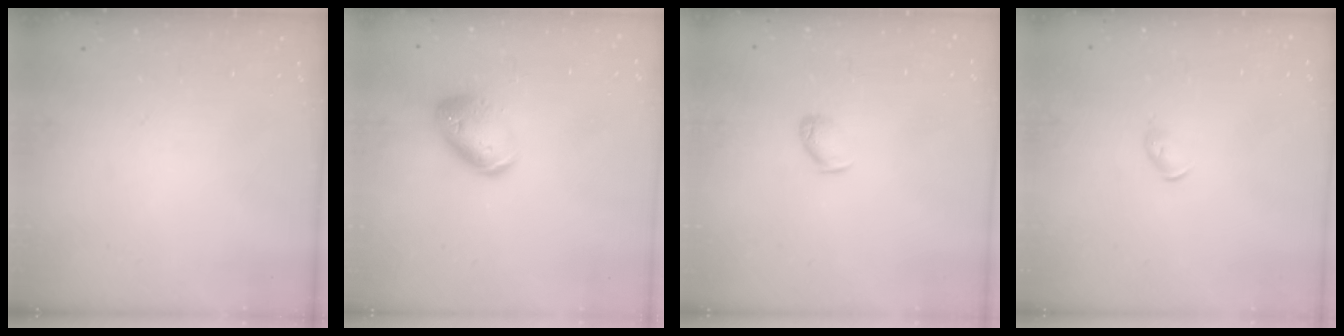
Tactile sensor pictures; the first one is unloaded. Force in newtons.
{"total": 12.5, "press": 12.3, "slide": 2.2}
{"total": 3.9, "press": 3.8, "slide": 0.7}
{"total": 3.5, "press": 3.4, "slide": 0.8}